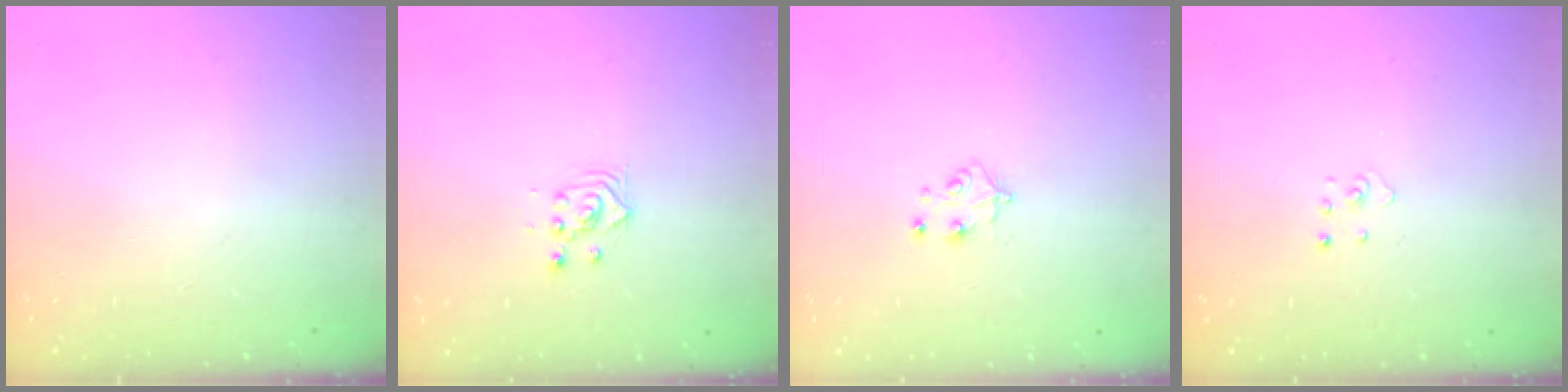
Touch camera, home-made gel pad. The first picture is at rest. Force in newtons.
{"total": 2.3, "press": 2.3, "slide": 0.1}
{"total": 5.3, "press": 5.2, "slide": 0.8}
{"total": 1.9, "press": 1.9, "slide": 0.1}